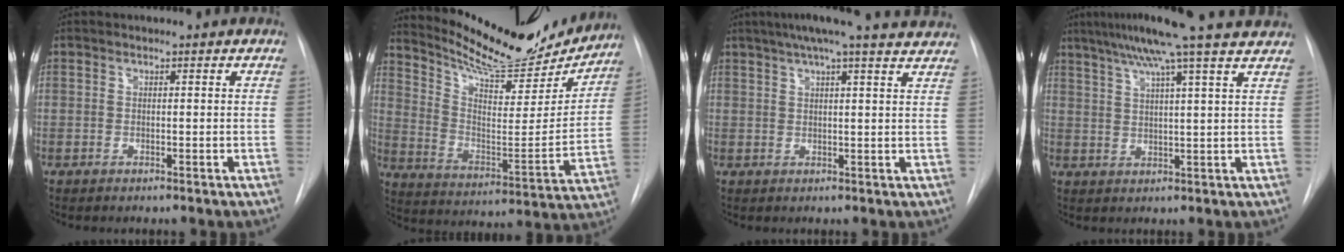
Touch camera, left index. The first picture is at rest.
{"total": 21.9, "force": [20.2, 4.6, 7.0], "torque": [-0.120, -0.040, 0.298]}
{"total": 16.3, "force": [14.6, 0.8, 7.2], "torque": [-0.106, 0.016, 0.177]}
{"total": 17.6, "force": [14.5, -1.2, 9.9], "torque": [-0.163, 0.015, 0.191]}